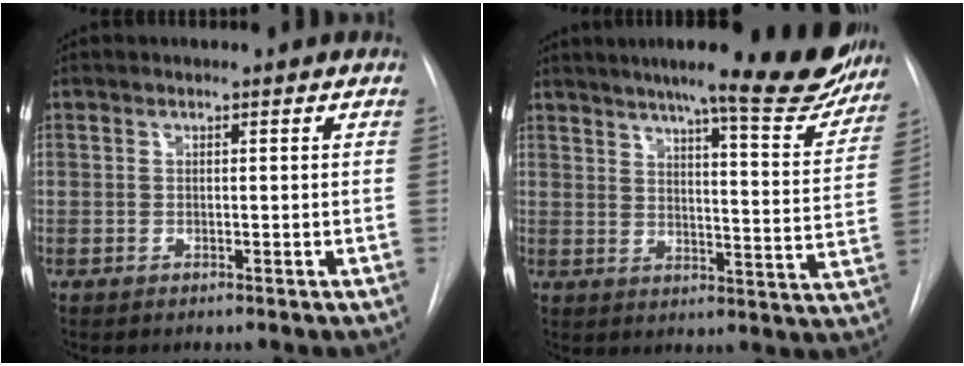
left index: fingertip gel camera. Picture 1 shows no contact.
{"total": 21.2, "force": [17.9, 2.4, 11.1], "torque": [-0.148, -0.035, 0.216]}